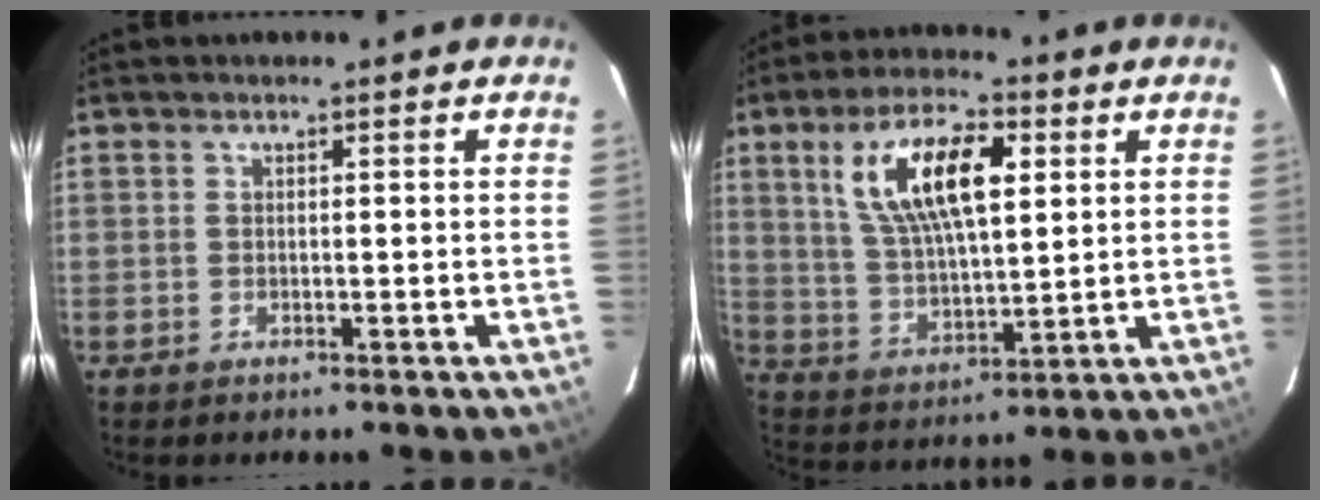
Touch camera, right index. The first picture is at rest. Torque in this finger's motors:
{"motor_torque": [1.20, 0.94, 0.37, 0.21]}